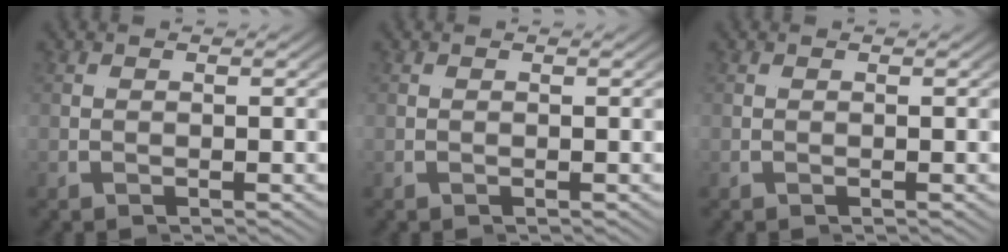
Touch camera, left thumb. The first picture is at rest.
{"total": 0.0}
{"total": 0.0}